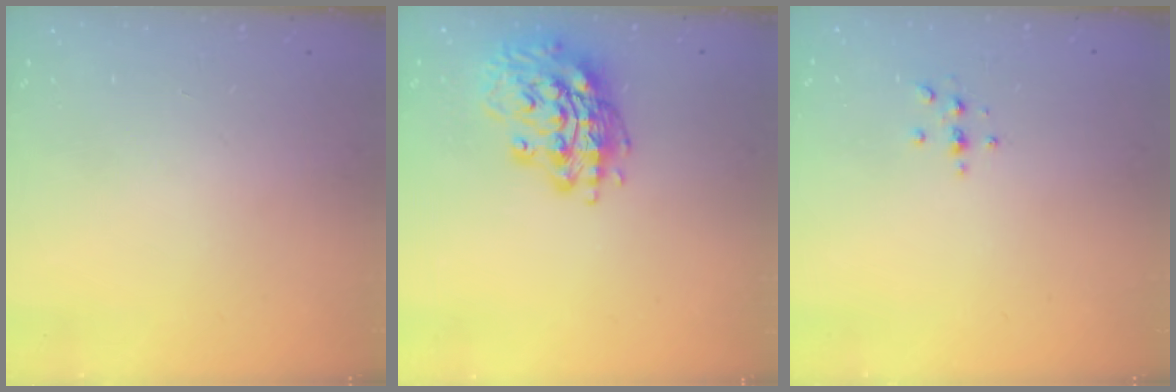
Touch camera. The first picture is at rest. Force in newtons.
{"total": 16.3, "press": 16.1, "slide": 2.8}
{"total": 2.2, "press": 2.1, "slide": 0.2}